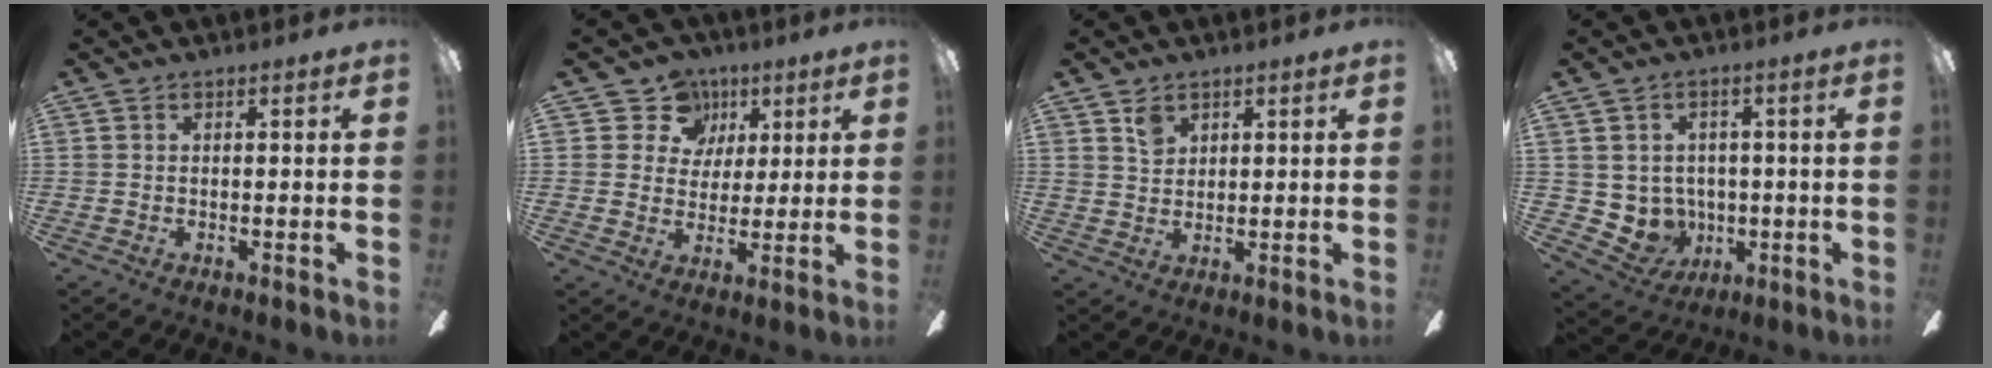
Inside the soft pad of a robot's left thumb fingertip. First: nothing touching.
{"total": 9.2, "force": [4.5, 8.0, 1.2], "torque": [-0.027, -0.025, 0.083]}
{"total": 3.2, "force": [2.4, 1.9, 1.0], "torque": [-0.009, -0.009, 0.044]}
{"total": 5.7, "force": [1.2, 5.5, 0.3], "torque": [-0.037, -0.015, 0.030]}